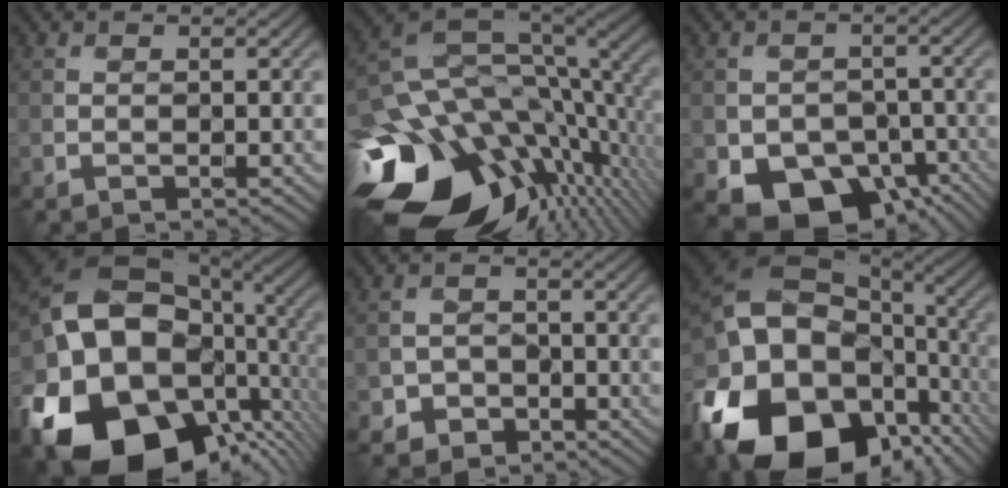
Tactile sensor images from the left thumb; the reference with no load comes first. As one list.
[{"total": 18.8, "force": [-5.9, 12.3, 13.0], "torque": [-0.292, -0.046, -0.075]}, {"total": 10.2, "force": [-5.2, 7.1, 5.2], "torque": [-0.085, -0.028, -0.072]}, {"total": 23.0, "force": [-4.4, 17.0, 14.8], "torque": [-0.321, -0.035, -0.061]}, {"total": 2.9, "force": [-1.8, 2.3, 0.6], "torque": [-0.003, 0.000, -0.036]}, {"total": 22.4, "force": [-7.3, 15.8, 14.2], "torque": [-0.313, -0.033, -0.106]}]